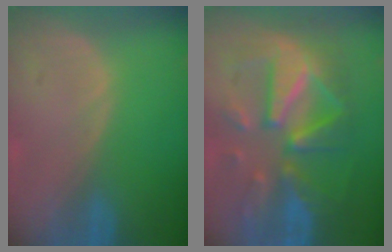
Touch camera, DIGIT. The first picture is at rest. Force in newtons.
{"total": 12.3, "press": 12.3, "slide": 1.1}